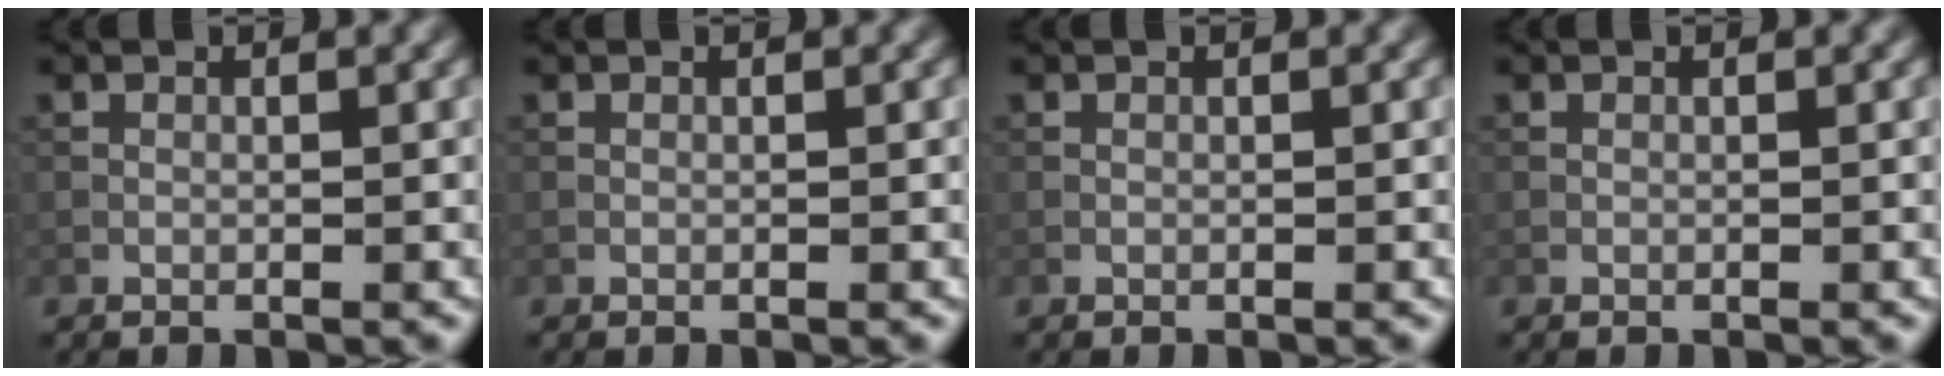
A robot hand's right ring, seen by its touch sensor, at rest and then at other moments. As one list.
[{"total": 0.0}, {"total": 0.0}, {"total": 0.0}]